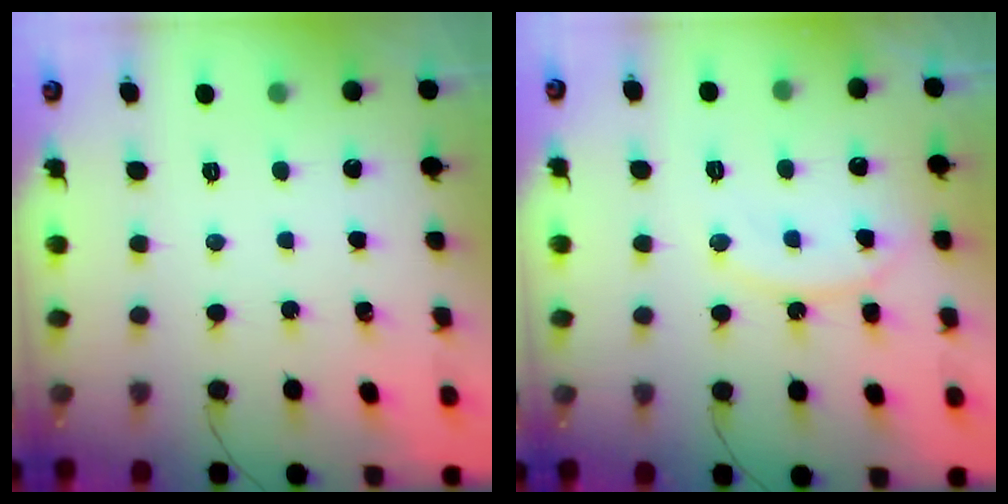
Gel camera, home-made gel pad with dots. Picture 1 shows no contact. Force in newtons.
{"total": 11.7, "press": 11.7, "slide": 0.7}